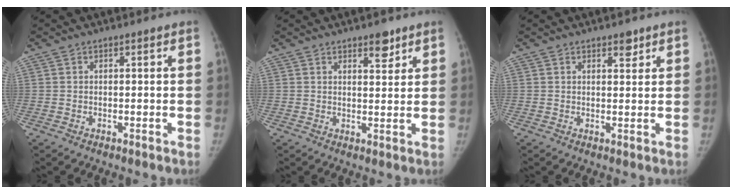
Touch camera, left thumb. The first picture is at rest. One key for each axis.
{"total": 3.9, "fx": 2.7, "fy": 1.6, "fz": 2.3, "tx": -0.016, "ty": -0.016, "tz": 0.039}
{"total": 2.3, "fx": 1.6, "fy": 1.1, "fz": 1.3, "tx": -0.006, "ty": -0.009, "tz": 0.022}